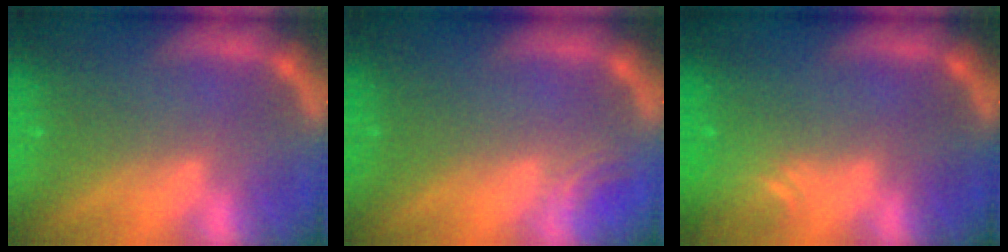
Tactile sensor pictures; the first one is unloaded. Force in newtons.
{"total": 1.5}
{"total": 3.0}